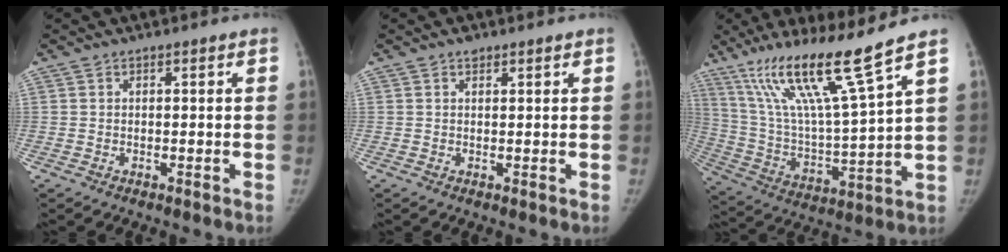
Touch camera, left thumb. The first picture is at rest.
{"total": 1.3, "force": [1.0, 0.7, 0.5], "torque": [-0.002, -0.005, 0.013]}
{"total": 19.0, "force": [12.5, 0.3, 14.2], "torque": [-0.247, -0.063, 0.235]}